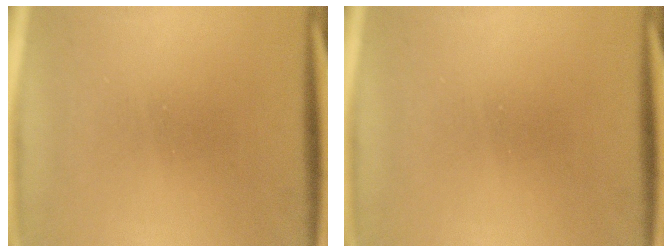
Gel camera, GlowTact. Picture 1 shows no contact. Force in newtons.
{"total": 0.0}